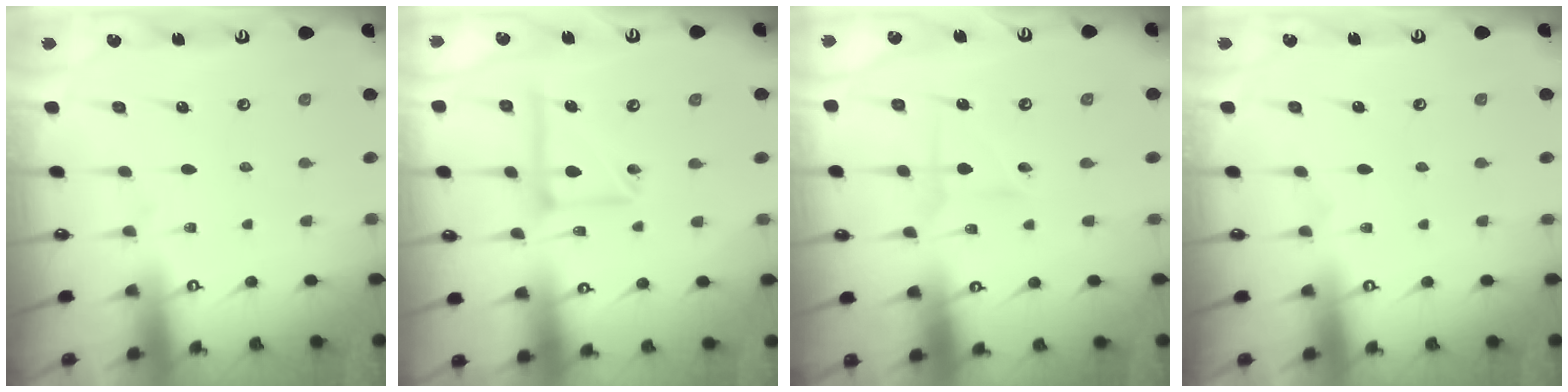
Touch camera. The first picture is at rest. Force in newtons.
{"total": 10.6, "press": 10.5, "slide": 0.9}
{"total": 2.3, "press": 2.1, "slide": 0.9}
{"total": 0.0}